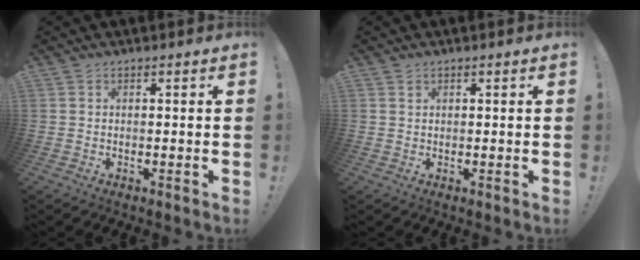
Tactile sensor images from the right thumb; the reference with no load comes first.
{"total": 0.7, "force": [0.5, 0.4, 0.1], "torque": [0.005, -0.003, 0.008]}